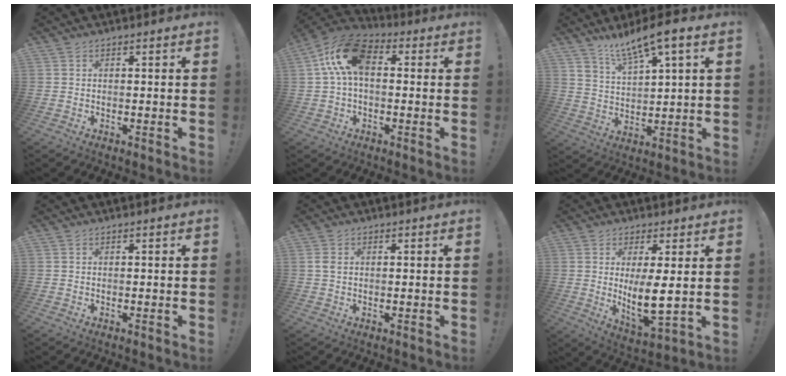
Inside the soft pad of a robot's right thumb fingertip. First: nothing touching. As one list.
[{"total": 13.8, "force": [3.0, 8.1, 10.8], "torque": [-0.208, 0.004, 0.054]}, {"total": 9.4, "force": [7.5, 1.2, 5.6], "torque": [-0.098, -0.047, 0.128]}, {"total": 0.0}, {"total": 2.1, "force": [0.5, 1.4, 1.5], "torque": [-0.024, 0.003, 0.008]}, {"total": 9.9, "force": [1.6, 3.2, 9.2], "torque": [-0.147, -0.034, 0.030]}]